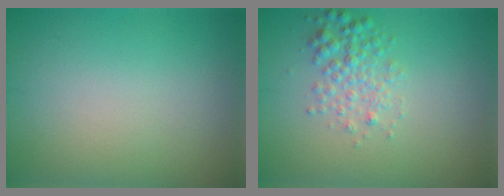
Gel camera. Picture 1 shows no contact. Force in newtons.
{"total": 2.5, "press": 2.5, "slide": 0.0}